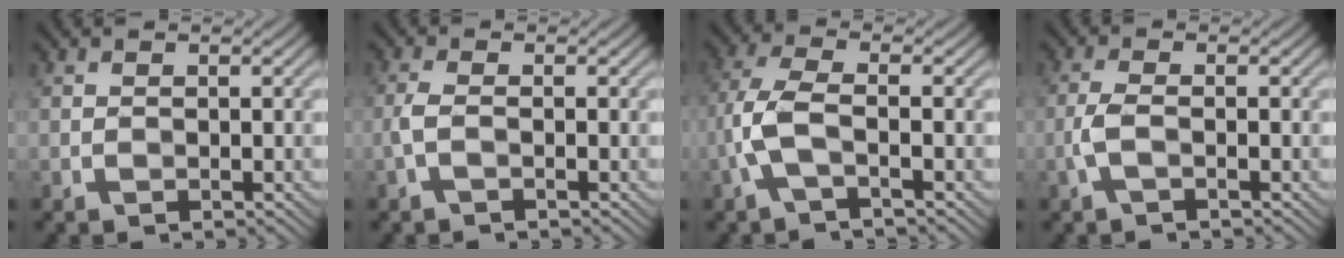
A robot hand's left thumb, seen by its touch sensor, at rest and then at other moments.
{"total": 2.0, "force": [-0.7, 0.5, 1.7], "torque": [-0.043, 0.005, -0.020]}
{"total": 5.2, "force": [-1.7, 1.6, 4.6], "torque": [-0.113, 0.008, -0.048]}
{"total": 2.7, "force": [-0.9, 0.8, 2.4], "torque": [-0.060, 0.004, -0.026]}